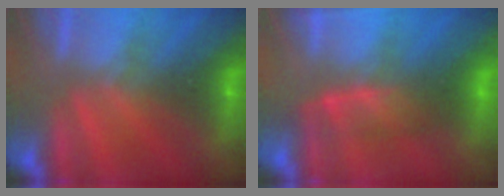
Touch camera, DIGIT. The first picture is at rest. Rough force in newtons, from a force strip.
{"total": 3.8}